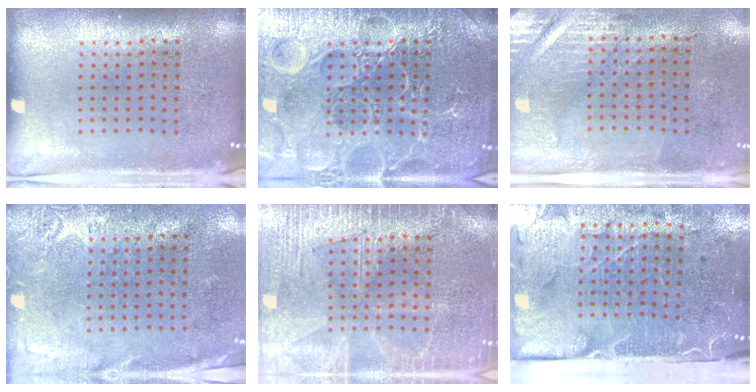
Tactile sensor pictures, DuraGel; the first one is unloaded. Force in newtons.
{"total": 7.4, "press": 7.4, "slide": 0.9}
{"total": 3.0, "press": 2.5, "slide": 1.6}
{"total": 2.8, "press": 2.3, "slide": 1.6}
{"total": 4.7, "press": 4.7, "slide": 0.7}
{"total": 5.0, "press": 4.0, "slide": 3.0}